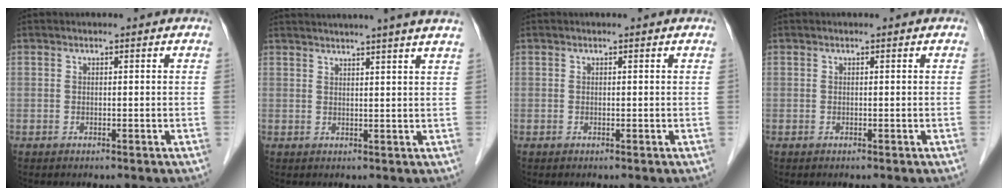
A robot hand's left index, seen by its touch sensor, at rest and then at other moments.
{"total": 12.0, "force": [10.6, -1.5, 5.4], "torque": [-0.082, 0.003, 0.120]}
{"total": 0.0}
{"total": 0.0}